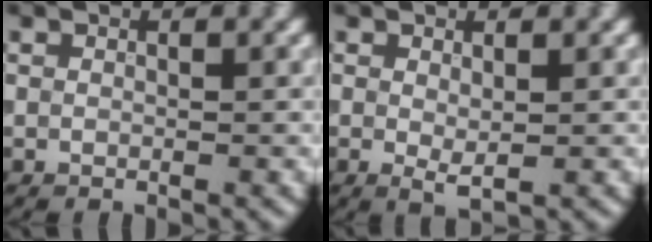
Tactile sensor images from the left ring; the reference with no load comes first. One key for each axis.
{"total": 1.4, "fx": 0.1, "fy": 0.4, "fz": 1.3, "tx": -0.025, "ty": -0.002, "tz": 0.004}